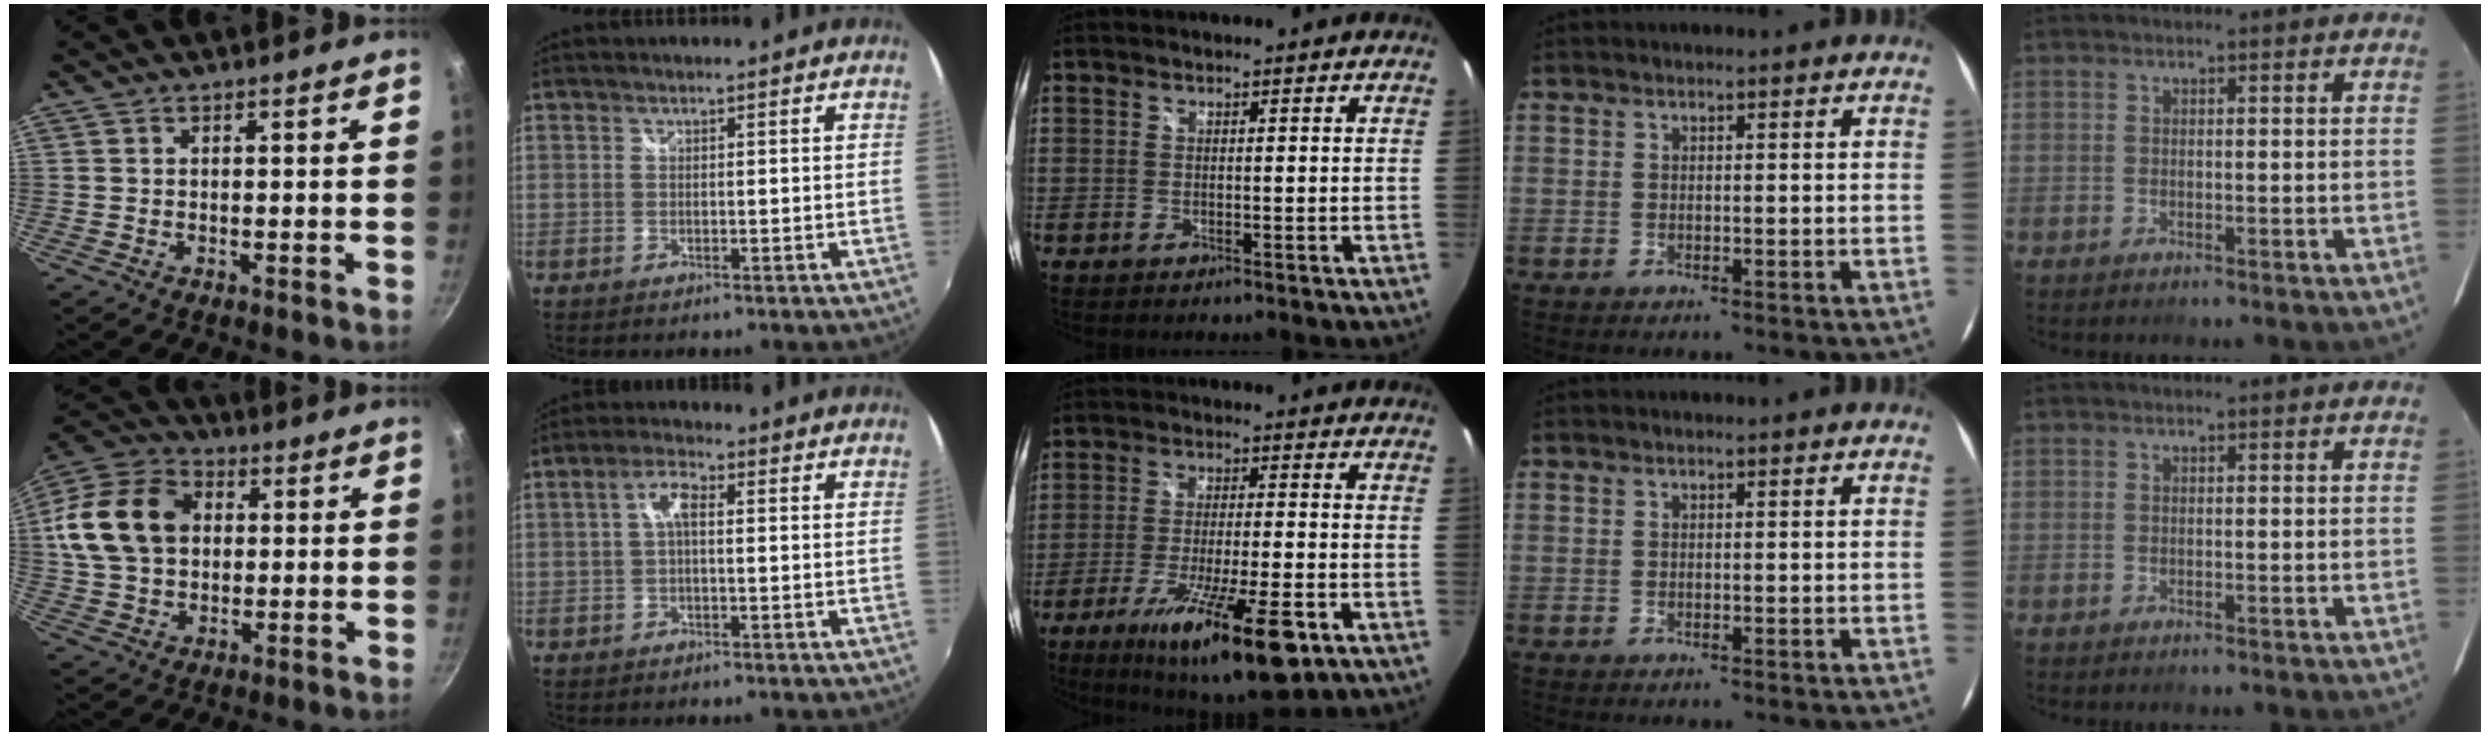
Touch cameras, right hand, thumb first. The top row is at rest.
{"thumb": {"total": 17.0, "force": [2.7, 12.8, 10.9], "torque": [-0.185, 0.024, 0.039]}, "index": {"total": 3.8, "force": [0.2, 1.5, 3.5], "torque": [-0.069, 0.012, 0.003]}, "middle": {"total": 18.1, "force": [-9.9, 3.4, 14.8], "torque": [-0.264, -0.048, -0.158]}}